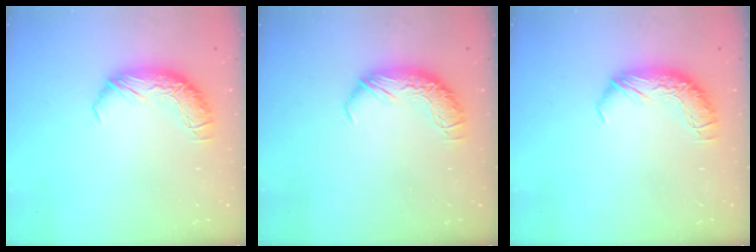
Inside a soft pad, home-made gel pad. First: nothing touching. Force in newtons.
{"total": 0.0}
{"total": 0.0}